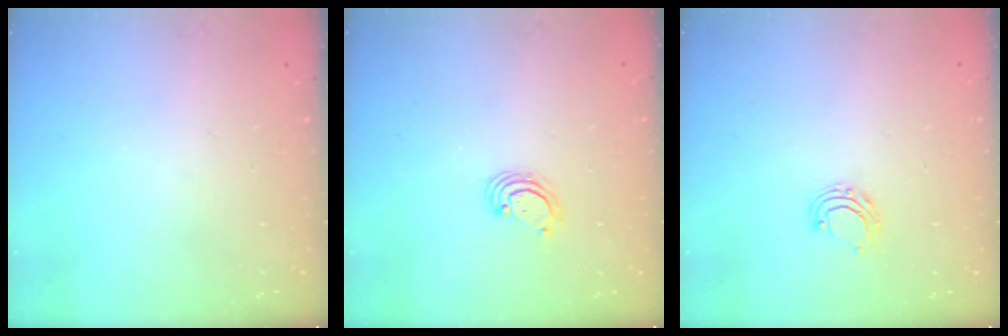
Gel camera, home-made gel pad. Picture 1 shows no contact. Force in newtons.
{"total": 2.8, "press": 2.8, "slide": 0.3}
{"total": 6.6, "press": 6.6, "slide": 0.7}